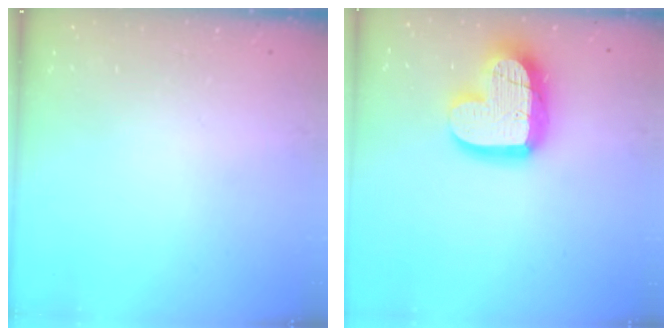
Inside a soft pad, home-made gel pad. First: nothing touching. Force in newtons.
{"total": 16.9, "press": 16.9, "slide": 1.3}